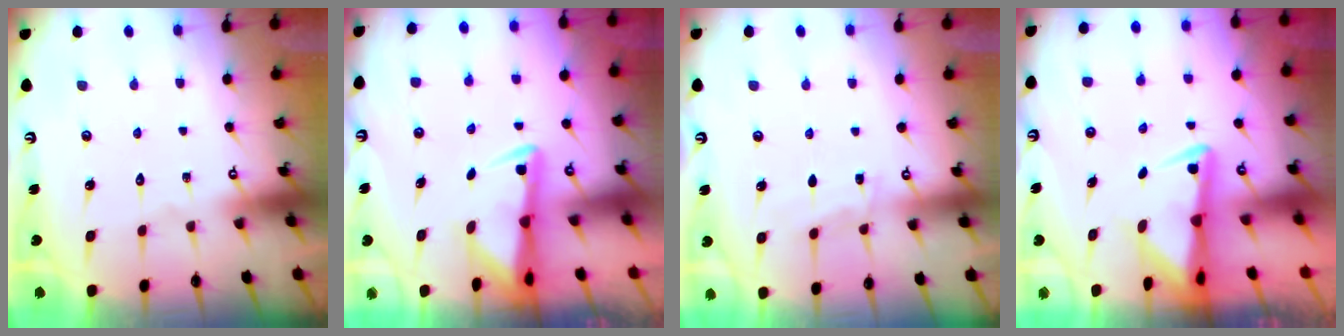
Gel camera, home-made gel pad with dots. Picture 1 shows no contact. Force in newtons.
{"total": 2.7, "press": 2.6, "slide": 0.5}
{"total": 4.4, "press": 4.3, "slide": 0.6}
{"total": 3.3, "press": 3.2, "slide": 0.7}